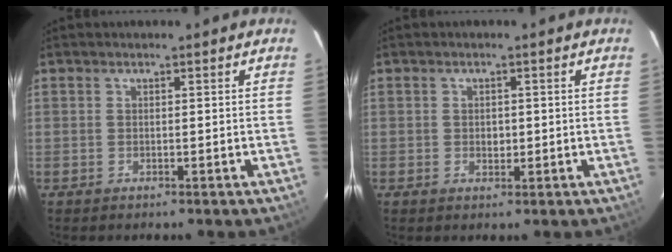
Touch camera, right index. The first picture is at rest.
{"total": 1.6, "force": [-0.1, 1.3, 0.9], "torque": [-0.015, 0.002, -0.001]}